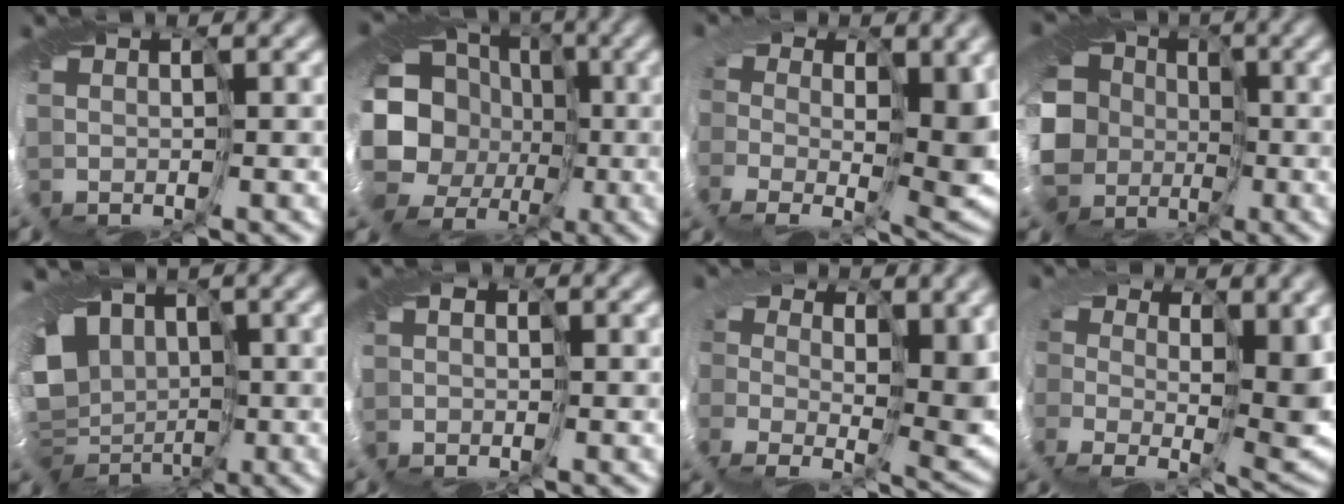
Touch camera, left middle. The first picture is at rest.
{"total": 16.3, "force": [-5.7, 14.0, 6.1], "torque": [-0.100, -0.032, -0.132]}
{"total": 6.3, "force": [0.1, 3.7, 5.1], "torque": [-0.075, -0.038, -0.002]}
{"total": 12.4, "force": [-3.4, 10.3, 6.1], "torque": [-0.126, -0.037, -0.077]}
{"total": 7.0, "force": [-0.2, 5.9, 3.9], "torque": [-0.045, -0.018, -0.001]}
{"total": 1.1, "force": [-0.6, 0.9, 0.0], "torque": [0.003, -0.003, -0.008]}
{"total": 5.6, "force": [0.8, 3.5, 4.2], "torque": [-0.065, -0.038, 0.013]}
{"total": 5.6, "force": [0.4, 3.2, 4.6], "torque": [-0.069, -0.039, 0.005]}